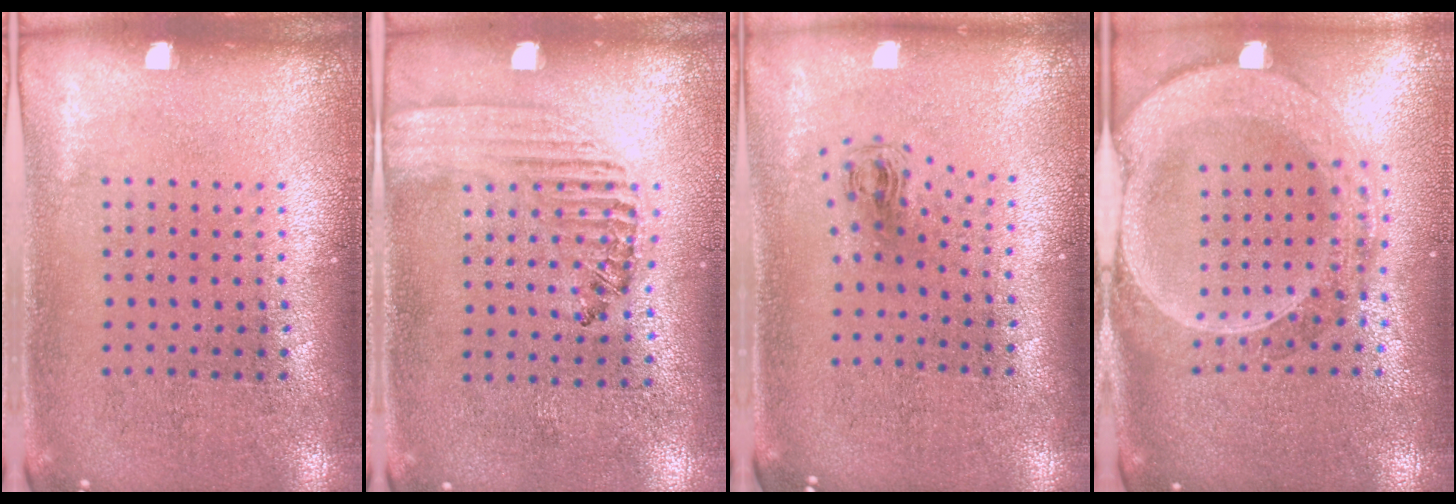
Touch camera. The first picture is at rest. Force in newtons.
{"total": 1.4, "press": 1.2, "slide": 0.7}
{"total": 0.7, "press": 0.4, "slide": 0.6}
{"total": 2.7, "press": 2.4, "slide": 1.2}